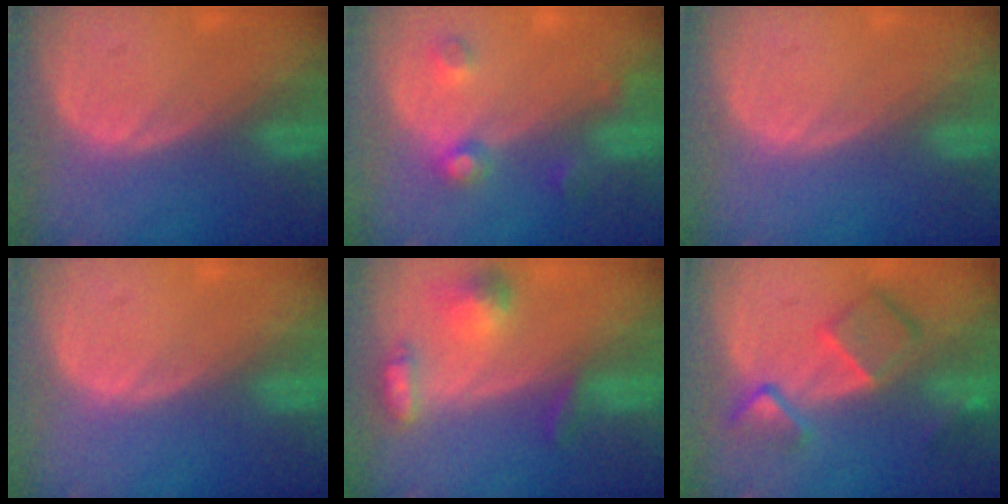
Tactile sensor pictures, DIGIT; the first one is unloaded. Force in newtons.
{"total": 4.5, "press": 4.0, "slide": 2.1}
{"total": 0.0}
{"total": 0.0}
{"total": 5.9, "press": 5.8, "slide": 1.2}
{"total": 7.8, "press": 6.8, "slide": 3.9}